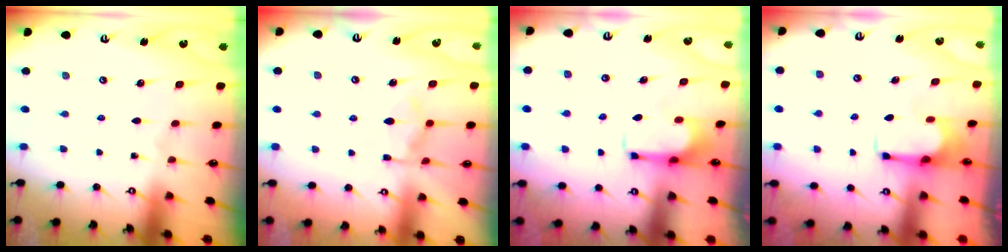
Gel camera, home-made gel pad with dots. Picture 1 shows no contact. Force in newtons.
{"total": 6.1, "press": 5.9, "slide": 1.3}
{"total": 2.0, "press": 1.9, "slide": 0.4}
{"total": 2.0, "press": 1.8, "slide": 0.8}